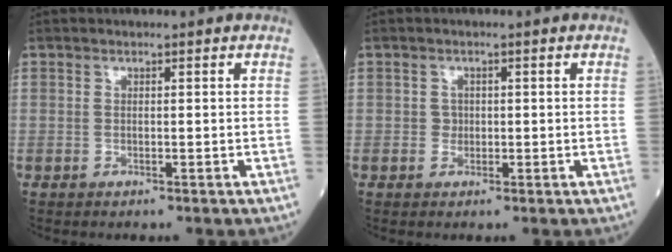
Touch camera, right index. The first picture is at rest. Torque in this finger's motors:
{"motor_torque": [-0.12, -0.02, -0.04, -0.01]}